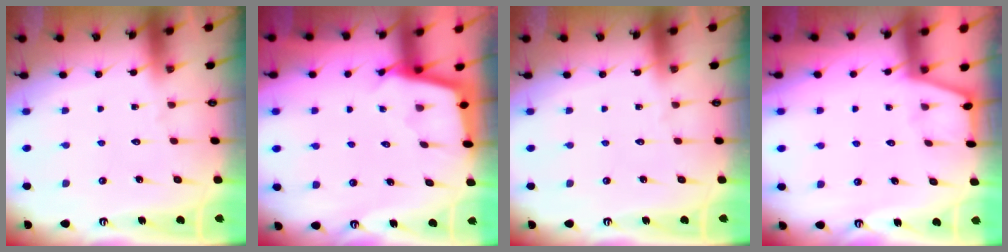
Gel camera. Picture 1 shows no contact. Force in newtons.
{"total": 2.3, "press": 2.3, "slide": 0.2}
{"total": 0.0}
{"total": 0.7, "press": 0.7, "slide": 0.2}